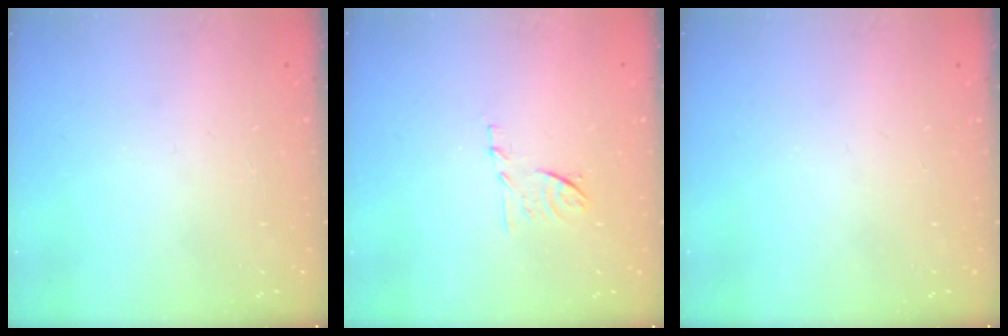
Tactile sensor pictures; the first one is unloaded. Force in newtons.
{"total": 6.9, "press": 6.8, "slide": 1.0}
{"total": 0.0}